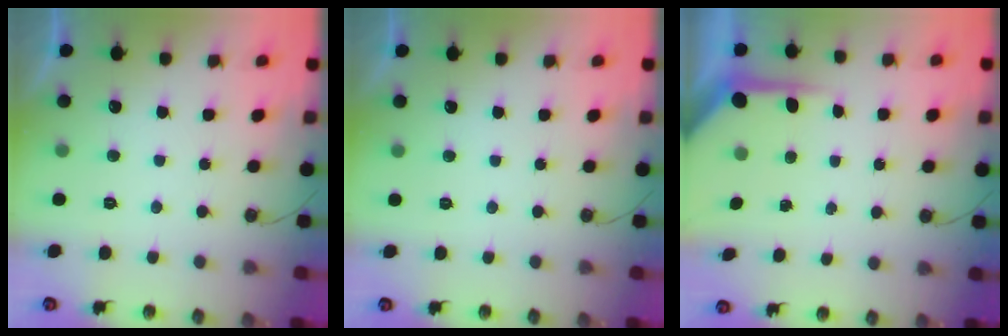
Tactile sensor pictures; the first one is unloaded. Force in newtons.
{"total": 0.0}
{"total": 6.1, "press": 6.1, "slide": 0.4}